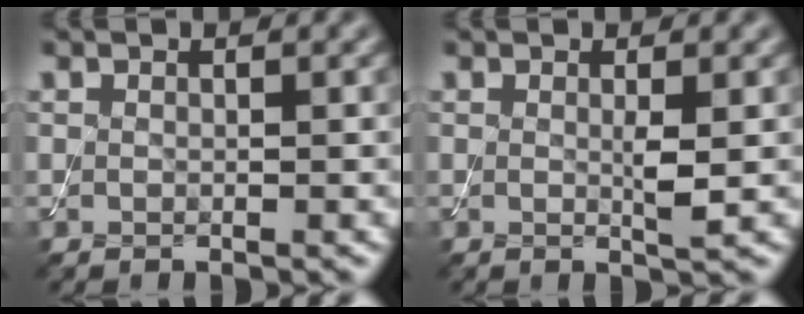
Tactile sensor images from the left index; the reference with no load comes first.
{"total": 1.5, "force": [0.1, 0.1, 1.5], "torque": [-0.027, -0.004, 0.000]}